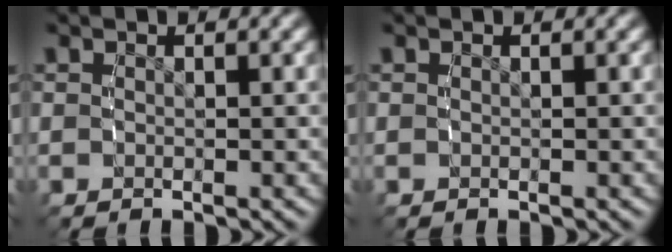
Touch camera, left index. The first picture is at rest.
{"total": 0.0}